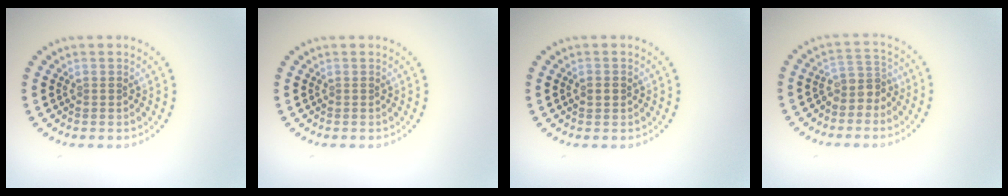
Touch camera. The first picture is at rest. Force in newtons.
{"total": 0.0}
{"total": 1.4, "press": 1.4, "slide": 0.2}
{"total": 2.5, "press": 2.0, "slide": 1.5}